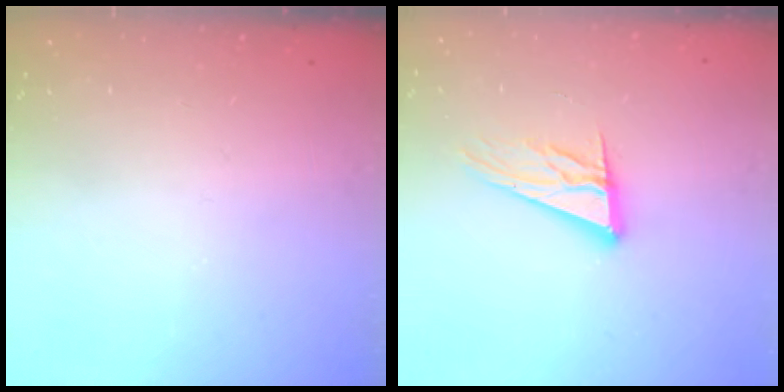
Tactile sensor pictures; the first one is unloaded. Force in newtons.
{"total": 12.4, "press": 12.2, "slide": 2.2}